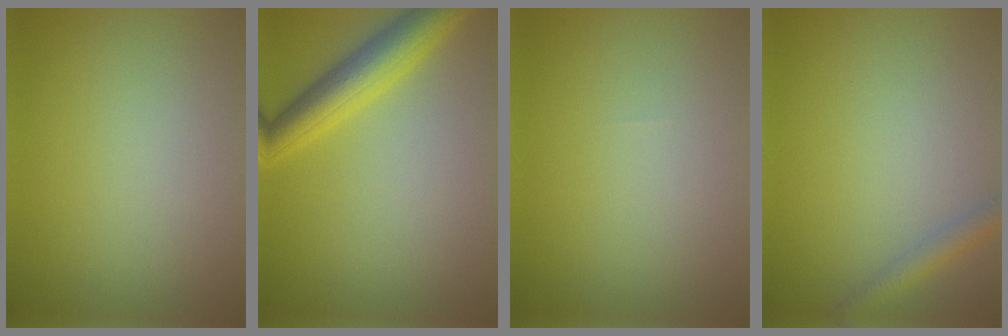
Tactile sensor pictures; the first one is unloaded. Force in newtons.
{"total": 4.8, "press": 4.8, "slide": 0.2}
{"total": 0.0}
{"total": 1.9, "press": 1.9, "slide": 0.1}